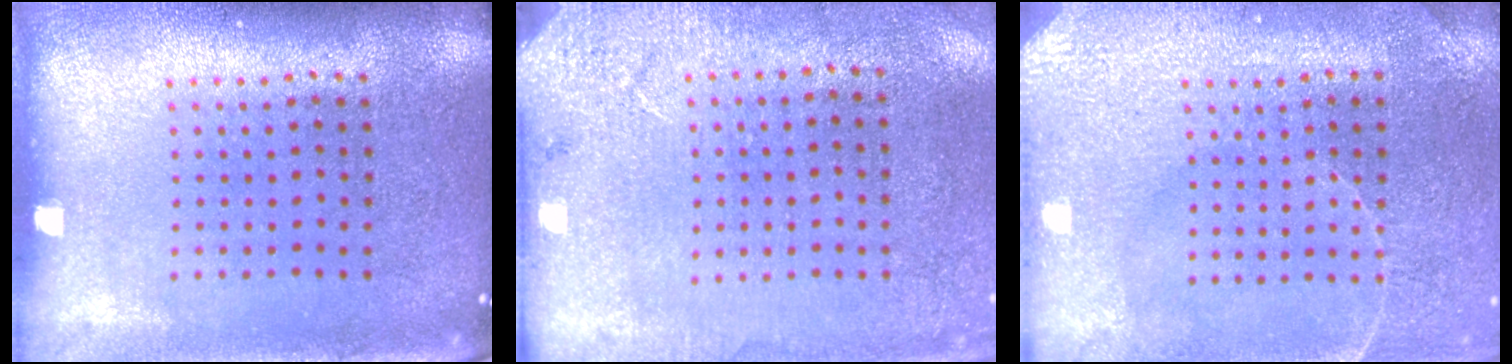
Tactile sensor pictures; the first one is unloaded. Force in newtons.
{"total": 2.6, "press": 2.3, "slide": 1.2}
{"total": 3.2, "press": 3.2, "slide": 0.1}